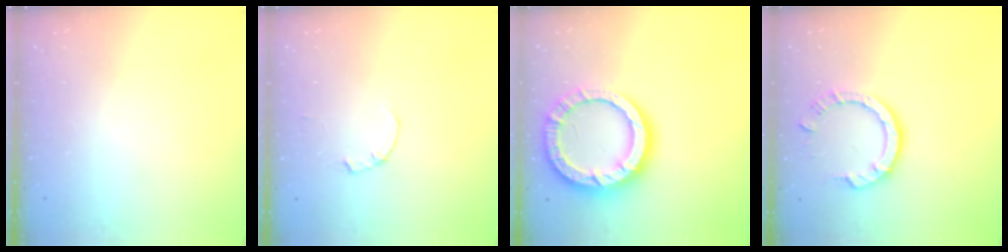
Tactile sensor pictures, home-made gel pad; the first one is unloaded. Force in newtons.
{"total": 0.0}
{"total": 17.2, "press": 17.1, "slide": 1.9}
{"total": 8.5, "press": 8.4, "slide": 1.0}